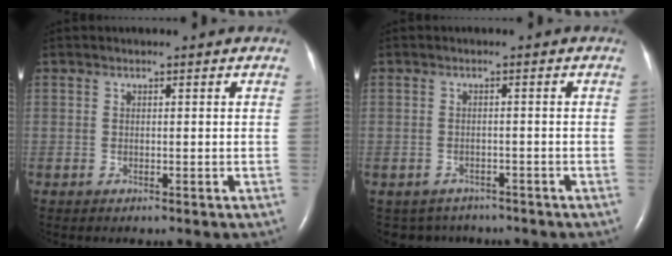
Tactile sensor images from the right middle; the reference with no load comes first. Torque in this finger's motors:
{"motor_torque": [0.02, -0.02, 0.00, 0.00]}